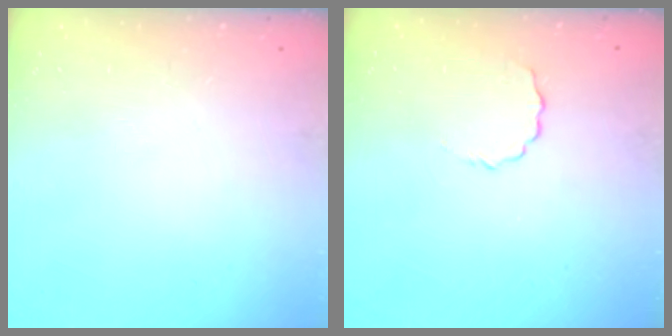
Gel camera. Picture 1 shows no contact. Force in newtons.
{"total": 2.6, "press": 2.5, "slide": 0.8}